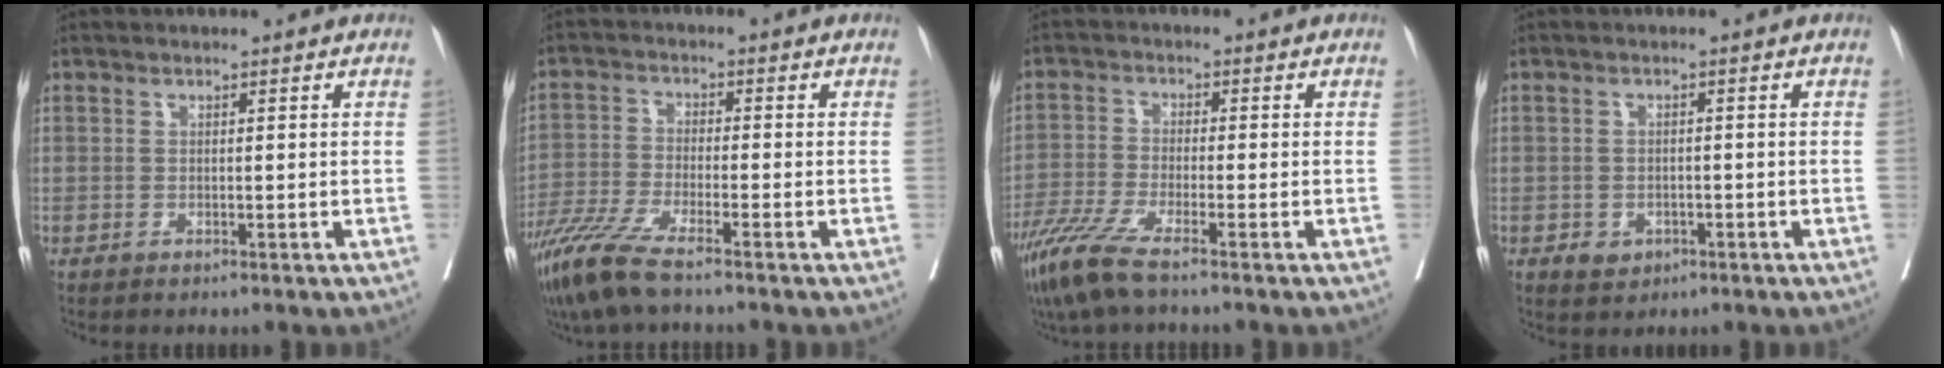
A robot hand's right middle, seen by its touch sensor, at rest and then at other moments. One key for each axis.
{"total": 8.0, "fx": -6.1, "fy": 0.4, "fz": 5.2, "tx": -0.109, "ty": -0.027, "tz": -0.122}
{"total": 7.1, "fx": -5.1, "fy": 0.3, "fz": 4.9, "tx": -0.103, "ty": -0.022, "tz": -0.104}
{"total": 2.6, "fx": -1.2, "fy": 2.1, "fz": 1.0, "tx": -0.010, "ty": 0.004, "tz": -0.009}